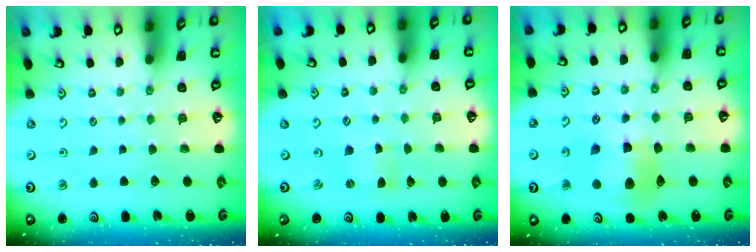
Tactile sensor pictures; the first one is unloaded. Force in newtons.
{"total": 0.0}
{"total": 11.3, "press": 11.2, "slide": 1.5}